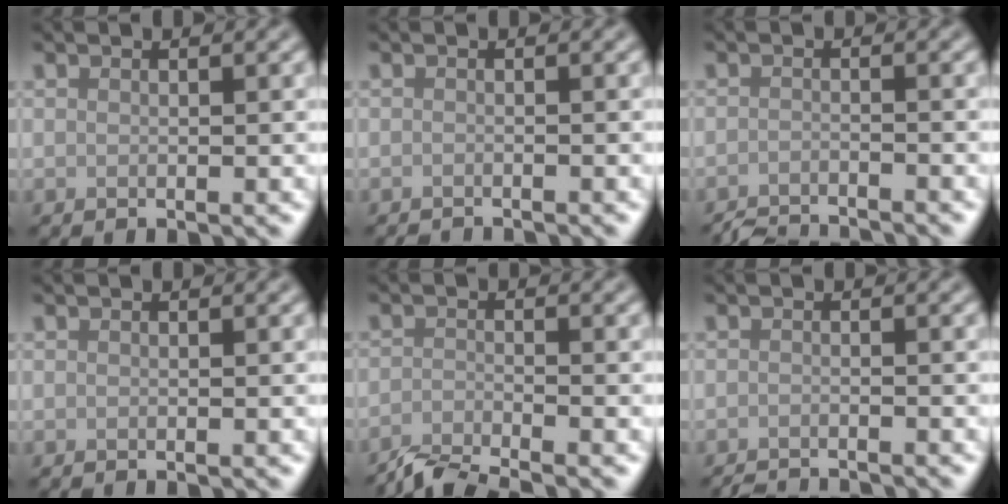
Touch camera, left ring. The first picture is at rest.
{"total": 2.1, "force": [-2.0, 0.2, 0.4], "torque": [0.005, -0.008, -0.030]}
{"total": 3.8, "force": [-3.7, 0.4, 0.8], "torque": [-0.009, -0.011, -0.065]}
{"total": 0.0}
{"total": 3.9, "force": [-3.6, 0.5, 1.5], "torque": [-0.022, -0.008, -0.074]}
{"total": 3.0, "force": [-2.9, 0.3, 0.7], "torque": [-0.004, -0.010, -0.047]}